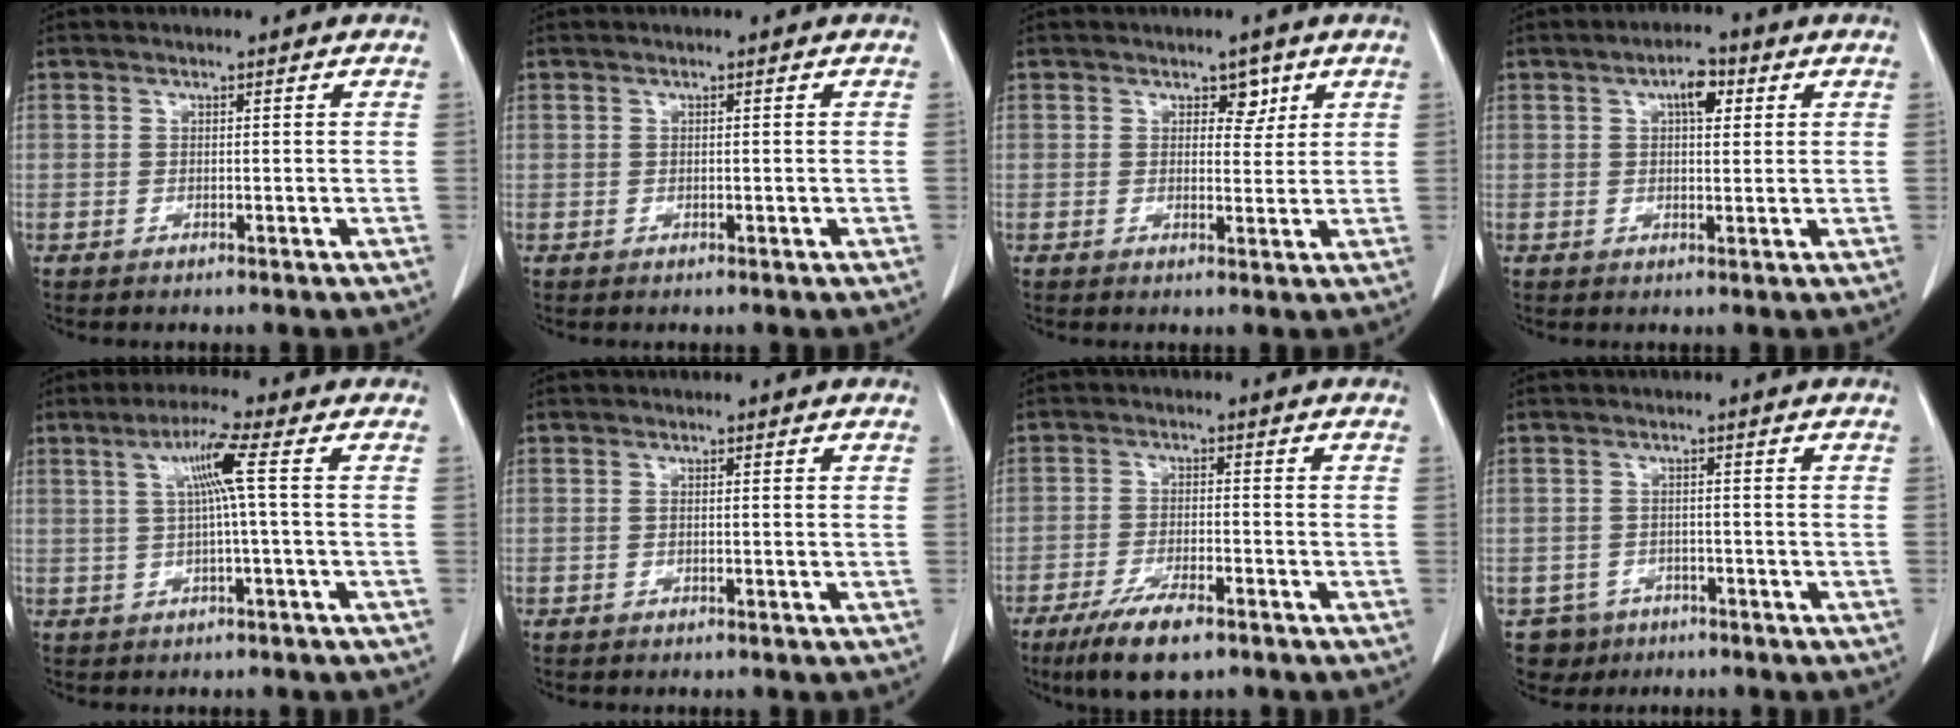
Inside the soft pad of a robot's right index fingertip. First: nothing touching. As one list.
[{"total": 0.0}, {"total": 2.8, "force": [1.5, 1.7, 1.6], "torque": [-0.012, -0.001, 0.021]}, {"total": 4.0, "force": [1.5, 1.6, 3.3], "torque": [-0.054, 0.009, 0.021]}, {"total": 5.4, "force": [1.0, -1.1, 5.2], "torque": [-0.099, 0.013, 0.022]}, {"total": 0.7, "force": [0.0, 0.2, 0.7], "torque": [-0.016, 0.003, 0.002]}, {"total": 7.9, "force": [-5.3, 1.8, 5.5], "torque": [-0.103, -0.014, -0.089]}, {"total": 4.5, "force": [-2.7, 3.6, -0.1], "torque": [0.001, 0.006, -0.040]}]